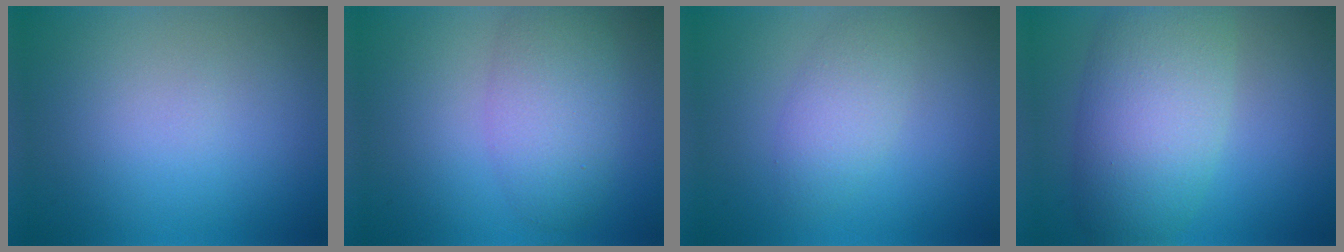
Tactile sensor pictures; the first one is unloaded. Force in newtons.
{"total": 4.5, "press": 4.5, "slide": 0.1}
{"total": 2.7, "press": 2.7, "slide": 0.0}
{"total": 8.4, "press": 8.4, "slide": 0.5}